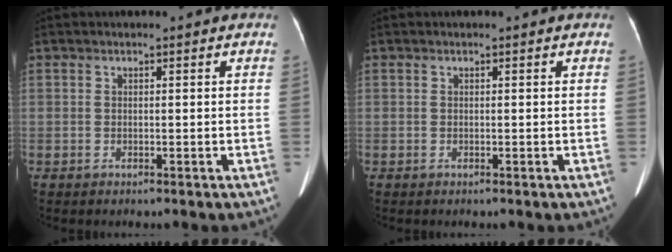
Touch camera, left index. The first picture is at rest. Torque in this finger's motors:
{"motor_torque": [0.00, 0.00, 0.00, 0.00]}